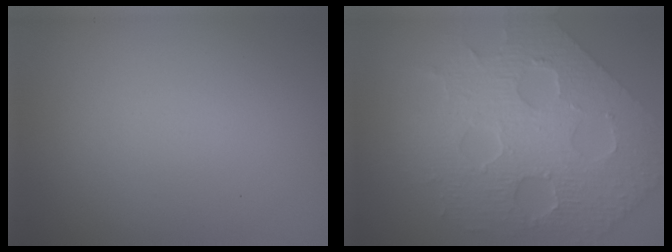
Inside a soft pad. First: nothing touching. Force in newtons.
{"total": 8.7, "press": 6.4, "slide": 5.8}